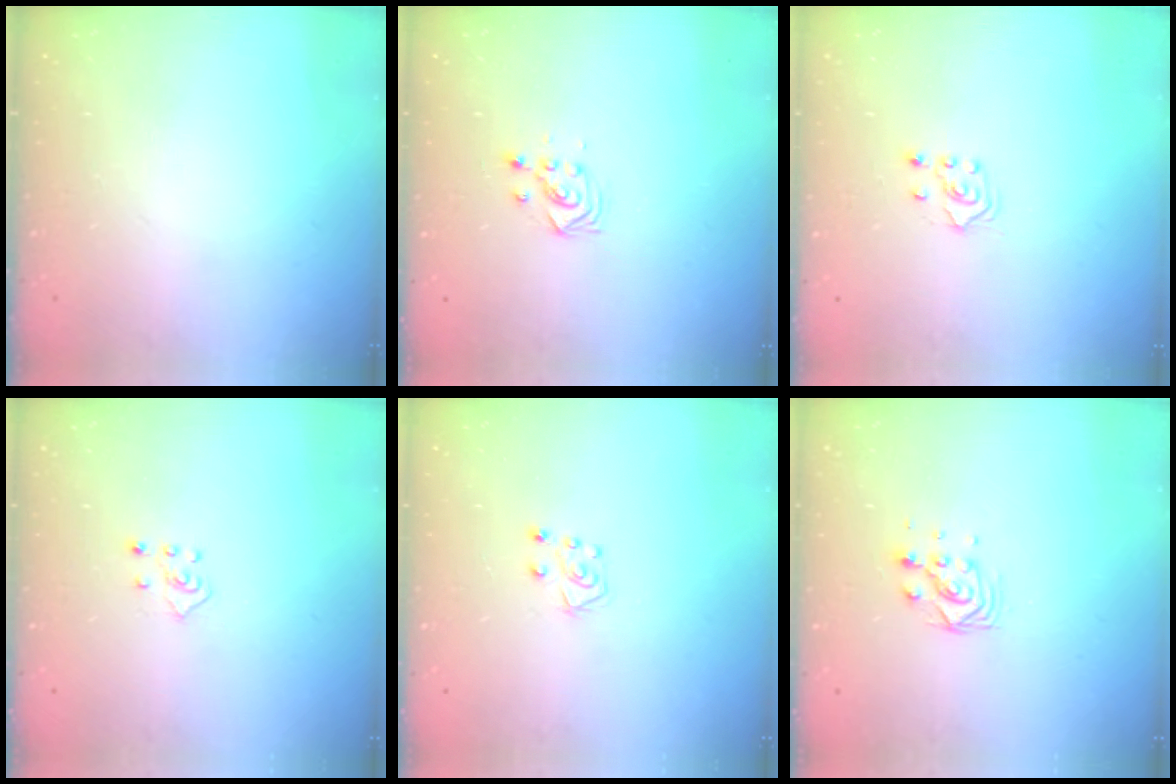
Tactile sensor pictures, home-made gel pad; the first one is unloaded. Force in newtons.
{"total": 2.9, "press": 2.9, "slide": 0.3}
{"total": 3.5, "press": 3.4, "slide": 0.8}
{"total": 2.3, "press": 2.3, "slide": 0.5}
{"total": 5.0, "press": 4.9, "slide": 0.4}
{"total": 6.8, "press": 6.8, "slide": 0.4}